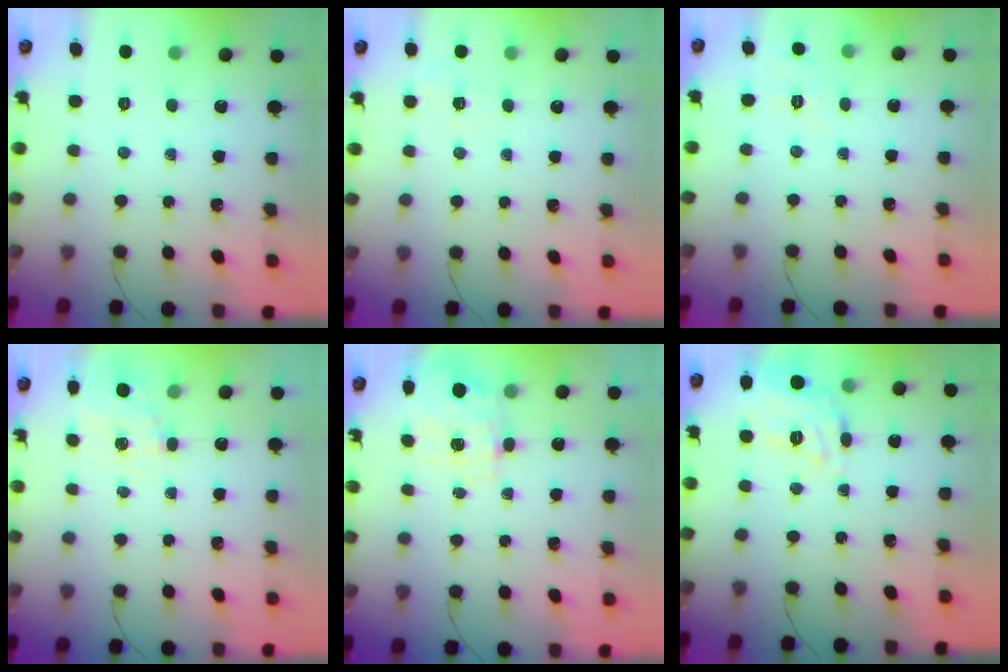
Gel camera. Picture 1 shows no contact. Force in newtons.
{"total": 1.2, "press": 0.0, "slide": 1.2}
{"total": 3.9, "press": 3.3, "slide": 2.0}
{"total": 6.1, "press": 6.0, "slide": 1.3}
{"total": 1.5, "press": 1.4, "slide": 0.3}
{"total": 11.3, "press": 11.2, "slide": 1.3}